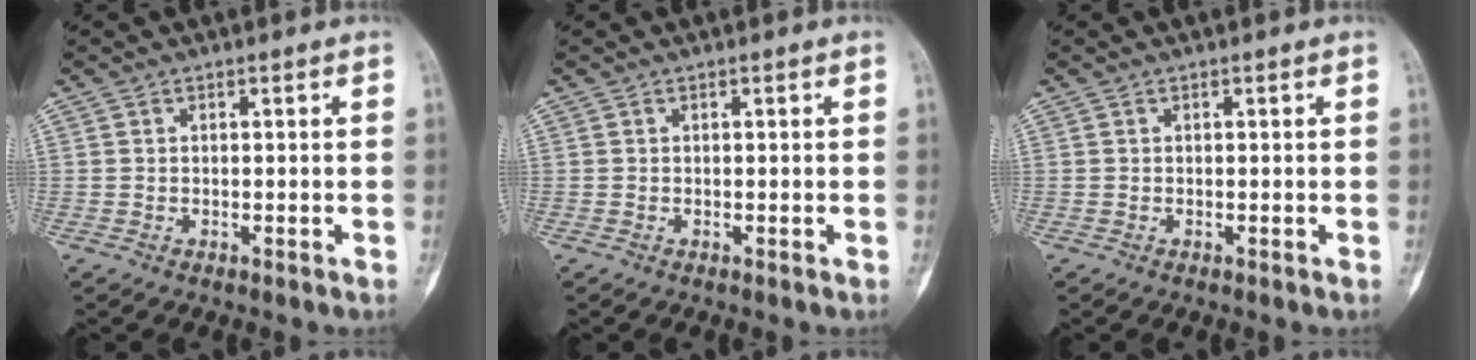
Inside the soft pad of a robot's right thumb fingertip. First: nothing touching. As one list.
[{"total": 0.0}, {"total": 0.0}]